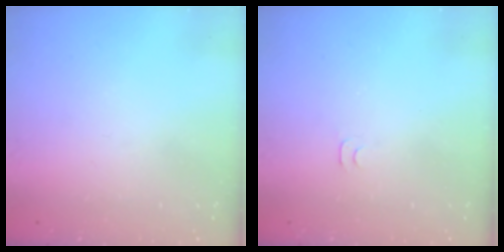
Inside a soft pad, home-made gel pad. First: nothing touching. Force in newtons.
{"total": 3.4, "press": 3.4, "slide": 0.3}